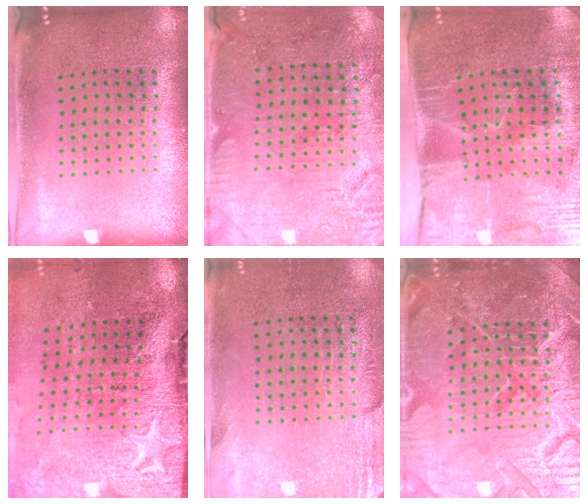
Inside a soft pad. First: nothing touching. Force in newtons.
{"total": 3.0, "press": 2.8, "slide": 0.9}
{"total": 4.3, "press": 3.6, "slide": 2.4}
{"total": 4.9, "press": 3.8, "slide": 3.0}
{"total": 2.8, "press": 2.4, "slide": 1.4}
{"total": 7.7, "press": 7.7, "slide": 0.9}